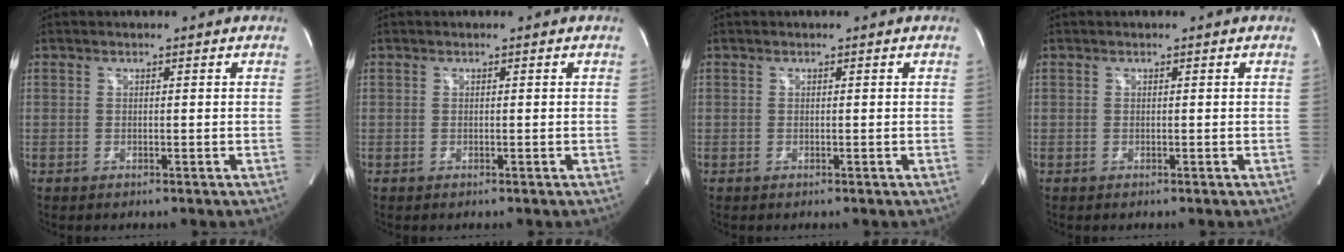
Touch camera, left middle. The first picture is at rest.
{"total": 0.0}
{"total": 0.0}
{"total": 0.0}